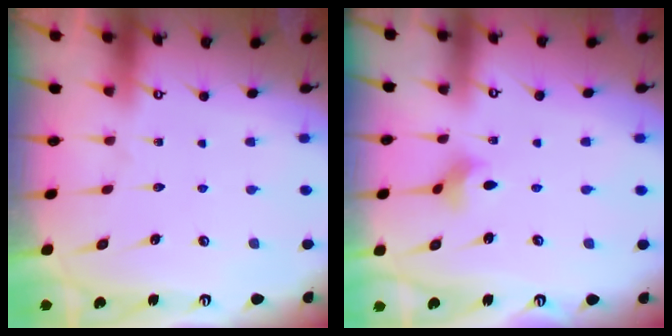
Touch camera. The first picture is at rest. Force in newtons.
{"total": 2.7, "press": 2.7, "slide": 0.2}